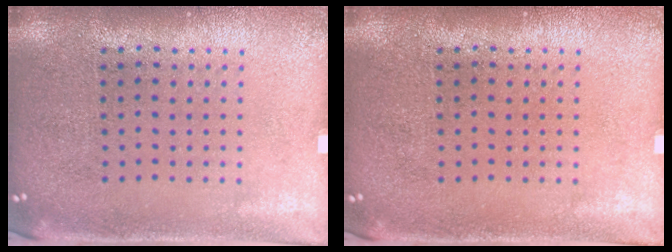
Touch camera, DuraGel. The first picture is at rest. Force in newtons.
{"total": 0.0}